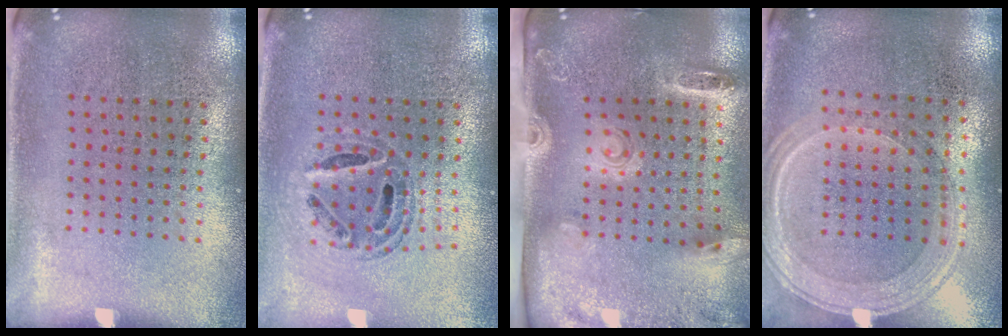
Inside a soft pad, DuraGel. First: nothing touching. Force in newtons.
{"total": 0.7, "press": 0.7, "slide": 0.3}
{"total": 2.7, "press": 1.9, "slide": 2.0}
{"total": 1.3, "press": 1.2, "slide": 0.3}